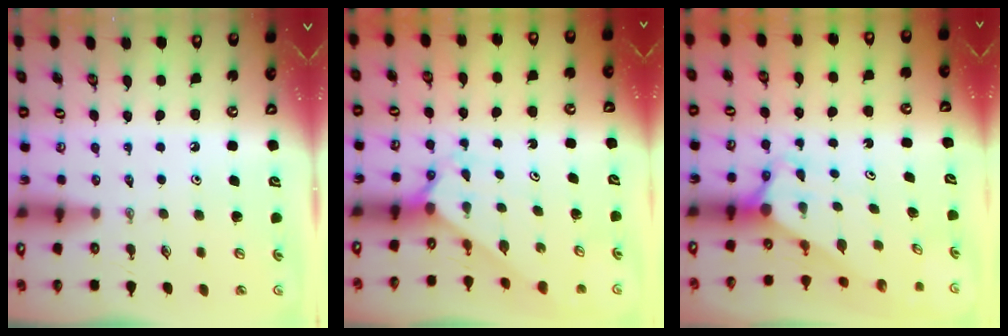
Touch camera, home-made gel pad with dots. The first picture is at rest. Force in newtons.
{"total": 1.9, "press": 1.9, "slide": 0.1}
{"total": 2.7, "press": 2.7, "slide": 0.0}